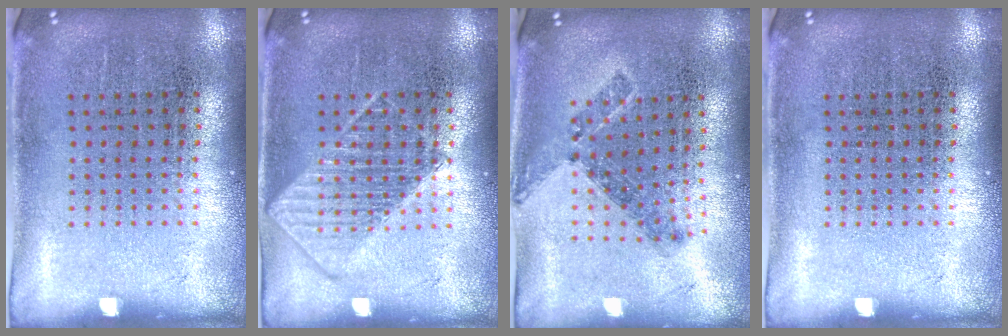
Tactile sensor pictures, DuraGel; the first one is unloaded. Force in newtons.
{"total": 2.4, "press": 2.3, "slide": 0.4}
{"total": 0.9, "press": 0.8, "slide": 0.5}
{"total": 0.0}